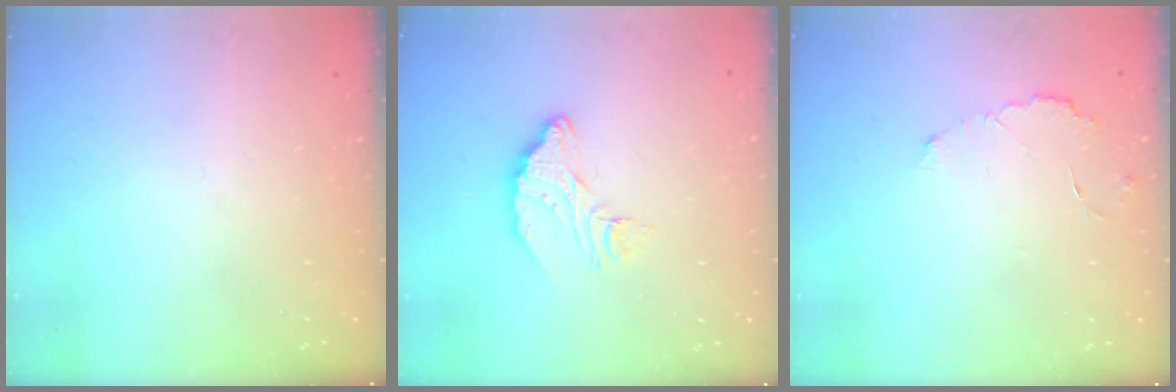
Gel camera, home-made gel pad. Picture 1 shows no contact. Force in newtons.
{"total": 9.4, "press": 9.3, "slide": 0.7}
{"total": 3.5, "press": 3.4, "slide": 0.2}